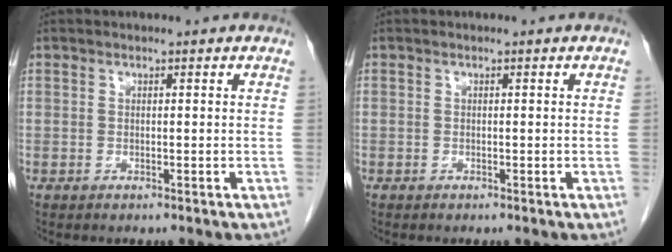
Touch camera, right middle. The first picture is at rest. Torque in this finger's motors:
{"motor_torque": [0.07, -0.04, -0.11, -0.21]}